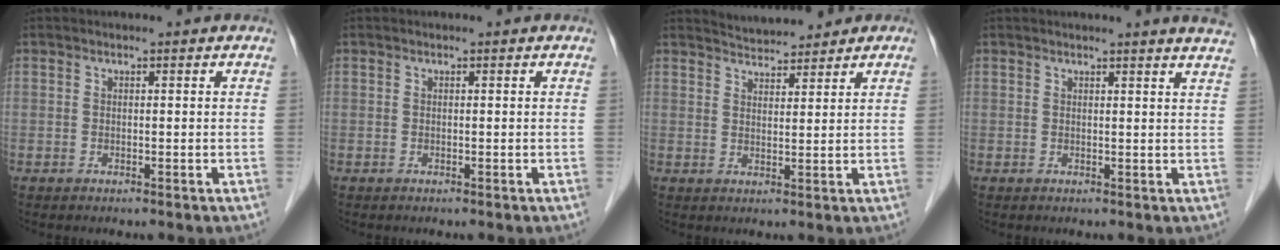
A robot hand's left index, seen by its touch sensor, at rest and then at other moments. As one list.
[{"total": 0.0}, {"total": 5.1, "force": [4.8, 1.3, 0.8], "torque": [-0.014, 0.019, 0.078]}, {"total": 6.5, "force": [6.1, -0.6, 2.2], "torque": [-0.022, -0.008, 0.046]}]